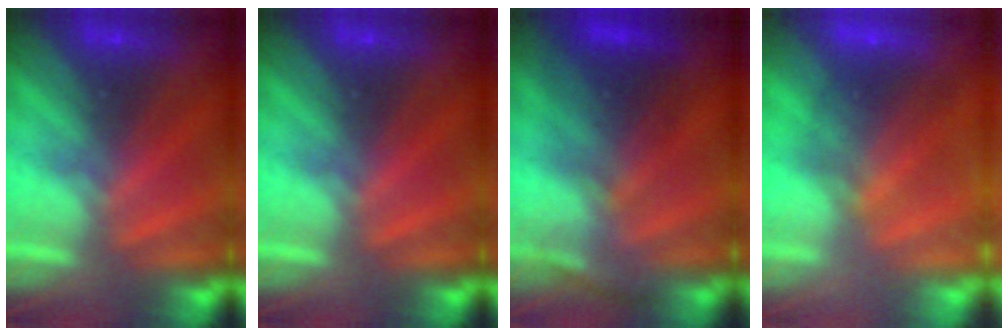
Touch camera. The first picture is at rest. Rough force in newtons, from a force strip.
{"total": 0.0}
{"total": 2.7}
{"total": 7.1}